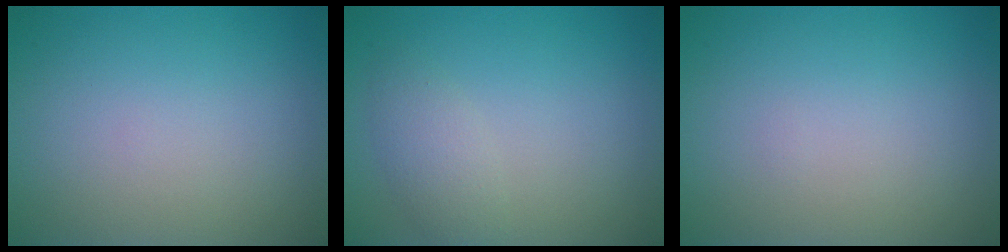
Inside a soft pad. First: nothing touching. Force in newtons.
{"total": 1.9, "press": 1.9, "slide": 0.1}
{"total": 0.0}